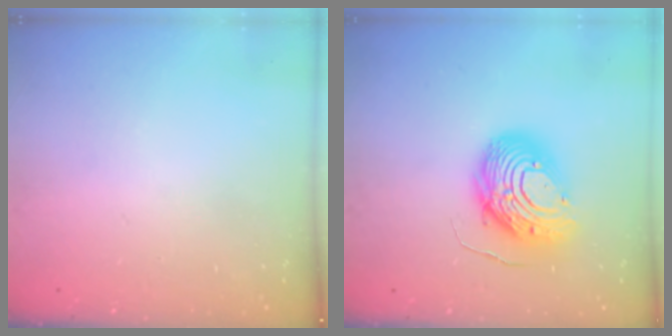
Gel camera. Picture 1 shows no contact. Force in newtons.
{"total": 16.1, "press": 16.0, "slide": 1.3}